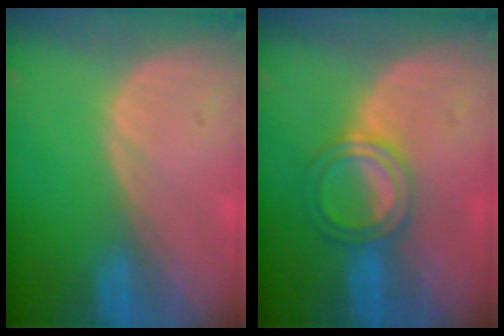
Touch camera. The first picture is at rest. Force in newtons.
{"total": 5.1, "press": 4.7, "slide": 1.9}